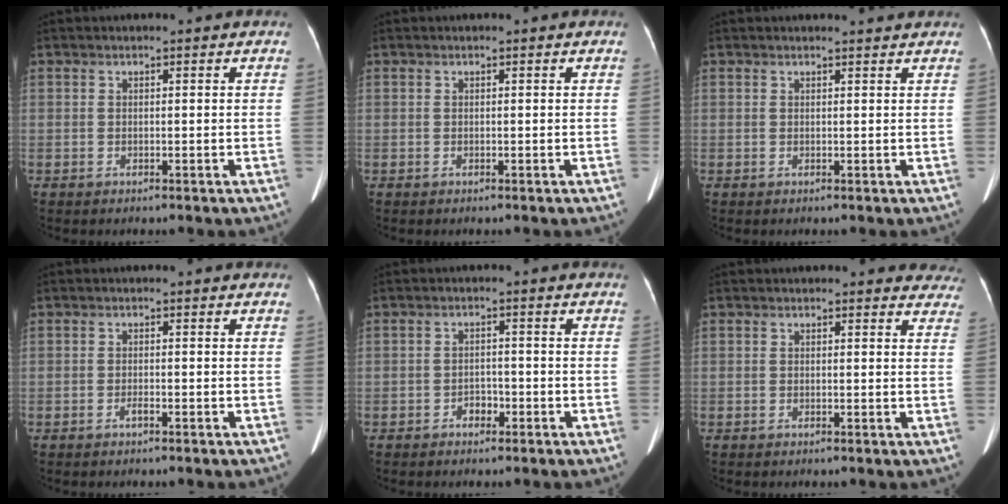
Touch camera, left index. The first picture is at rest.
{"total": 0.0}
{"total": 1.8, "force": [1.8, -0.1, 0.3], "torque": [-0.007, 0.002, 0.022]}
{"total": 0.8, "force": [-0.6, 0.1, 0.5], "torque": [-0.013, 0.000, -0.010]}
{"total": 2.0, "force": [-1.3, 1.2, 0.9], "torque": [-0.012, 0.006, -0.020]}
{"total": 6.4, "force": [5.9, 2.3, 0.7], "torque": [0.030, -0.014, 0.027]}